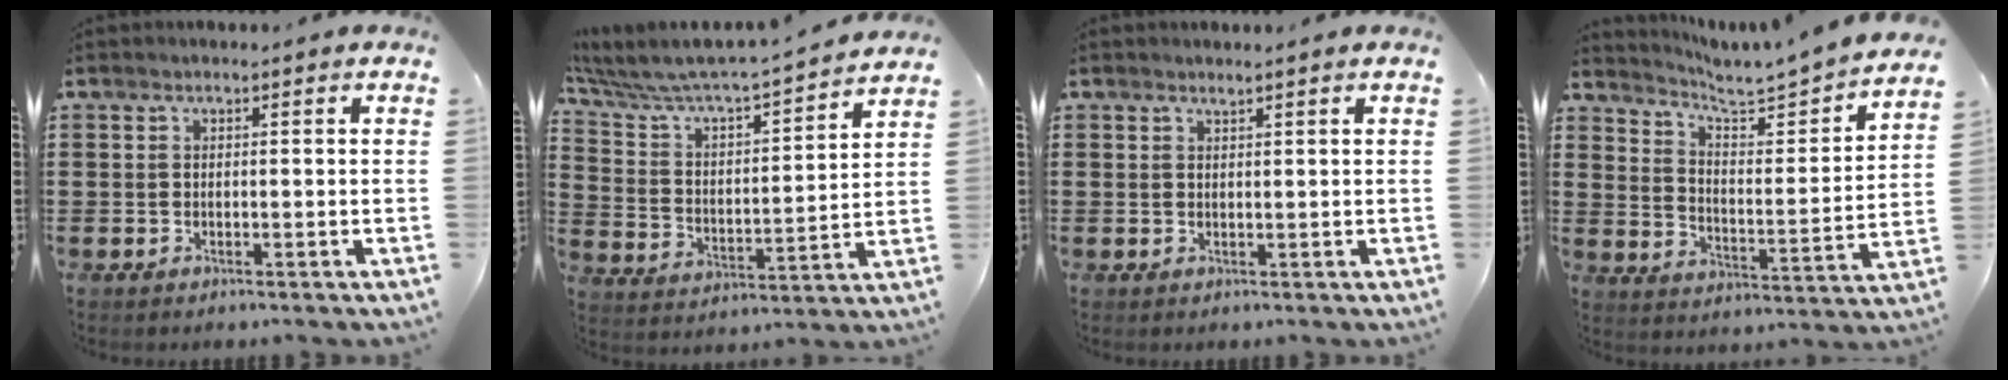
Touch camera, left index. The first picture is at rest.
{"total": 4.9, "force": [4.7, 0.4, 1.1], "torque": [-0.049, -0.048, 0.071]}
{"total": 0.9, "force": [0.9, -0.1, 0.1], "torque": [-0.004, -0.004, 0.017]}
{"total": 3.8, "force": [3.7, -0.2, 0.8], "torque": [-0.041, -0.038, 0.051]}